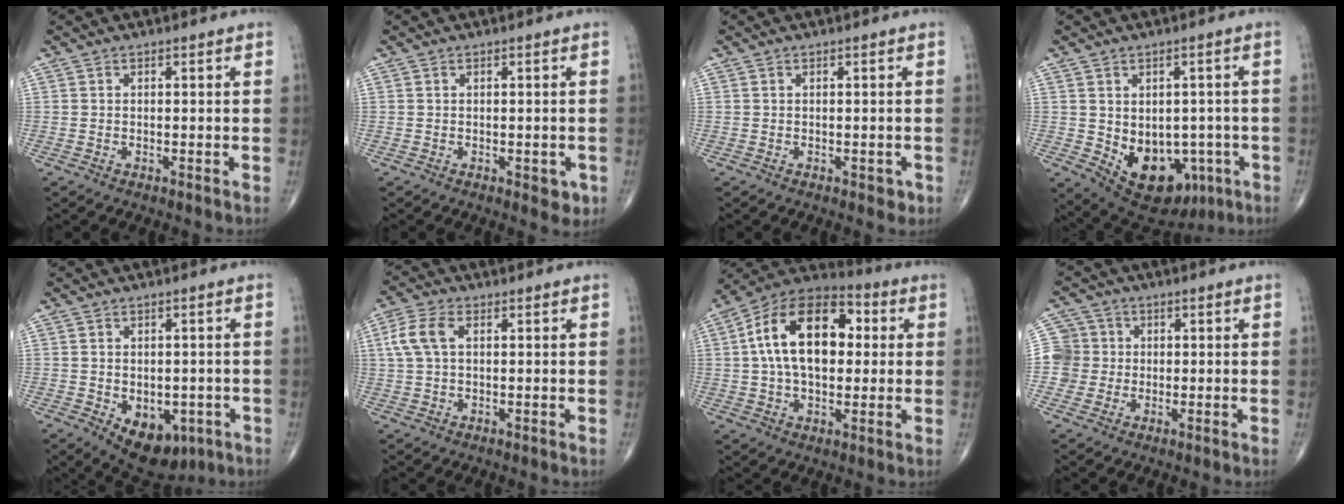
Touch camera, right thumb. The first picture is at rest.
{"total": 2.9, "force": [-0.9, 1.6, 2.3], "torque": [-0.010, -0.001, -0.008]}
{"total": 1.5, "force": [-0.4, 1.0, 1.1], "torque": [-0.006, -0.001, -0.004]}
{"total": 13.8, "force": [-3.8, 9.7, 9.1], "torque": [-0.095, 0.011, -0.028]}
{"total": 10.6, "force": [-4.1, 6.8, 6.9], "torque": [-0.072, 0.006, -0.043]}
{"total": 6.0, "force": [1.3, 3.4, 4.8], "torque": [-0.118, 0.015, 0.025]}
{"total": 19.6, "force": [3.0, 11.8, 15.4], "torque": [-0.243, 0.025, 0.042]}
{"total": 6.4, "force": [0.0, 6.4, 0.4], "torque": [0.019, 0.013, -0.008]}